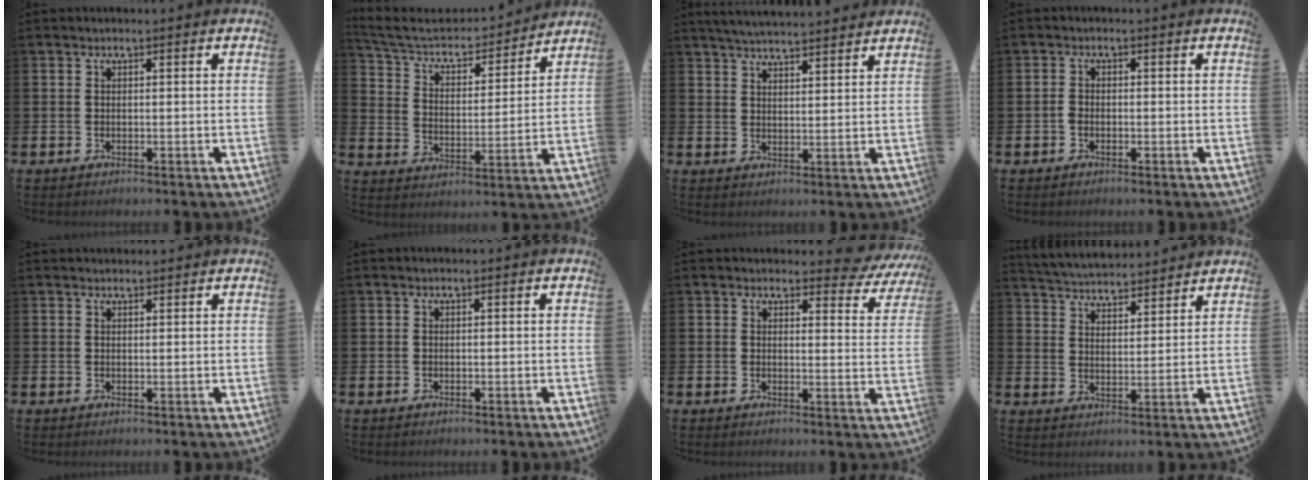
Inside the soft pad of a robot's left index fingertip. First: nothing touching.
{"total": 6.8, "force": [6.2, 2.1, 1.5], "torque": [-0.065, -0.051, 0.104]}
{"total": 4.7, "force": [4.7, 0.0, 0.4], "torque": [-0.021, -0.025, 0.085]}
{"total": 1.3, "force": [-0.5, 0.9, 0.7], "torque": [-0.008, 0.003, -0.013]}
{"total": 1.3, "force": [1.2, 0.4, 0.0], "torque": [0.013, -0.003, 0.020]}
{"total": 0.0}
{"total": 3.1, "force": [2.8, 1.2, 0.5], "torque": [0.004, -0.022, 0.044]}
{"total": 4.6, "force": [4.5, 0.7, -0.1], "torque": [-0.016, -0.033, 0.078]}